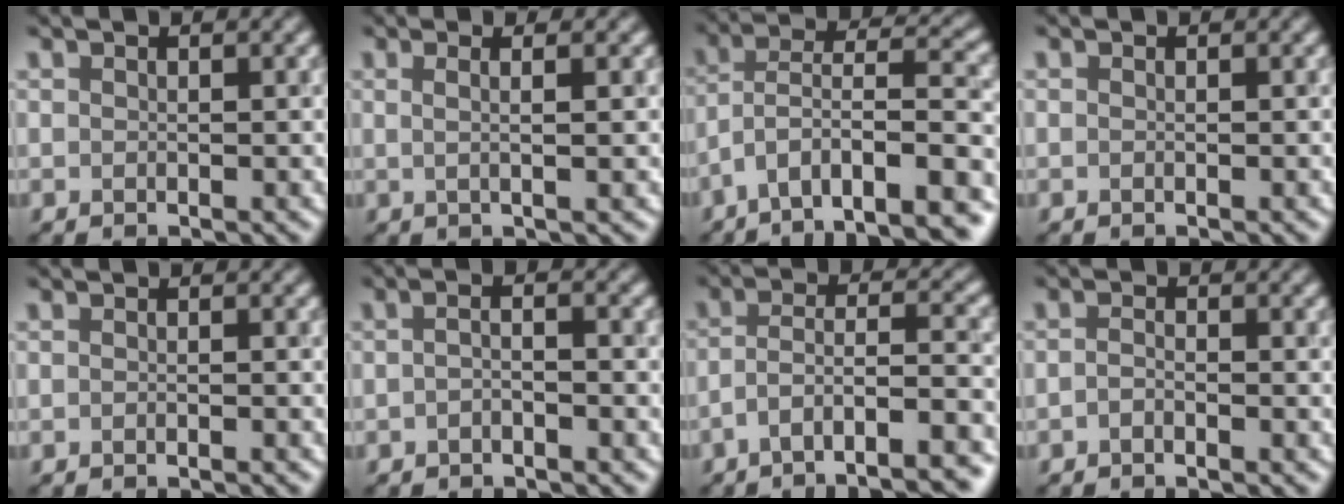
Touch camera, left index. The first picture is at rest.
{"total": 2.6, "force": [0.8, 0.9, 2.3], "torque": [-0.027, 0.015, -0.007]}
{"total": 10.1, "force": [-5.3, 3.3, 8.0], "torque": [-0.133, 0.018, -0.080]}
{"total": 0.0}
{"total": 0.8, "force": [-0.7, 0.1, 0.3], "torque": [0.003, -0.008, -0.013]}
{"total": 1.3, "force": [-0.9, 0.1, 0.9], "torque": [-0.021, -0.001, -0.011]}
{"total": 8.3, "force": [-5.0, 2.1, 6.3], "torque": [-0.100, 0.007, -0.066]}
{"total": 1.1, "force": [-1.1, -0.2, -0.2], "torque": [-0.007, 0.000, -0.010]}